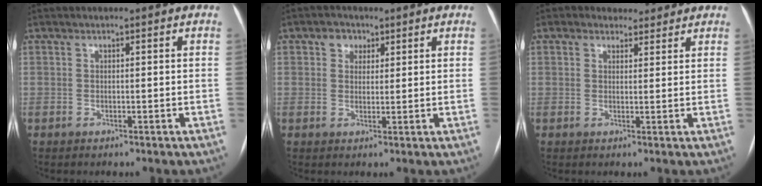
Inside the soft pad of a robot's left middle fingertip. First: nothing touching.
{"total": 2.9, "force": [1.5, 2.3, 1.0], "torque": [-0.017, 0.009, 0.023]}
{"total": 3.8, "force": [3.1, 2.2, 0.3], "torque": [0.000, 0.015, 0.040]}